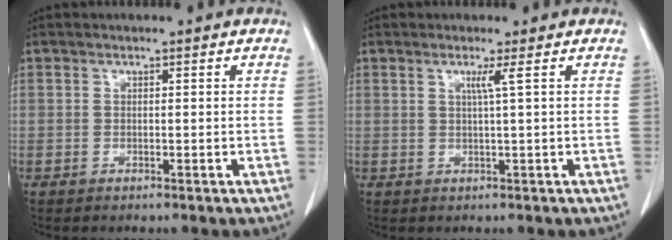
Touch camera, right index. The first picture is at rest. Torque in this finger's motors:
{"motor_torque": [0.06, 0.06, 0.03, 0.03]}